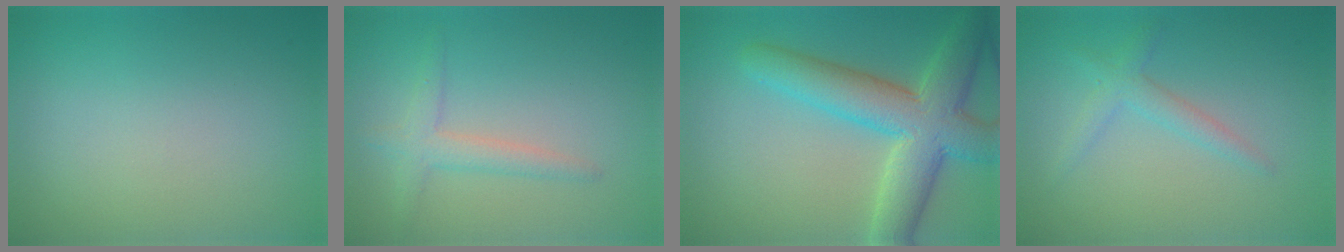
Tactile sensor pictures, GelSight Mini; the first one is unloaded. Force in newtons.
{"total": 2.3, "press": 2.3, "slide": 0.1}
{"total": 7.9, "press": 7.9, "slide": 0.5}
{"total": 2.0, "press": 2.0, "slide": 0.2}